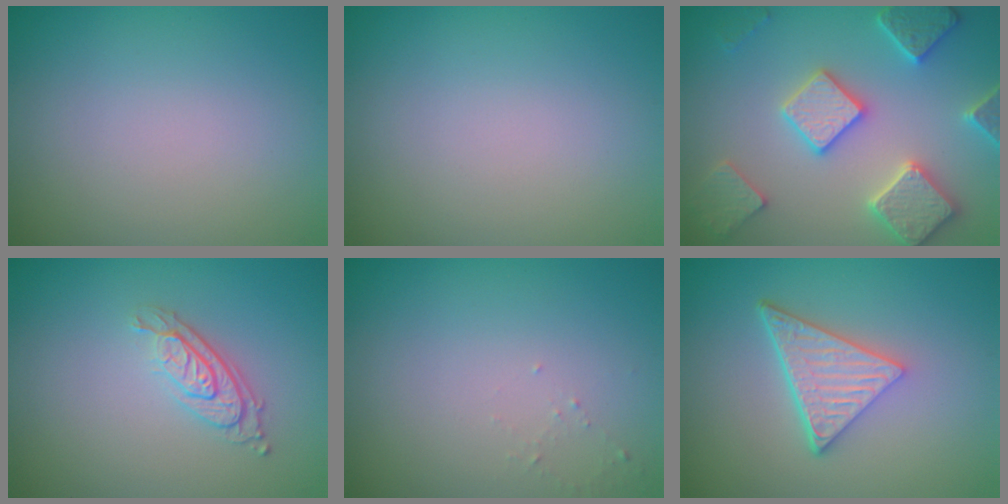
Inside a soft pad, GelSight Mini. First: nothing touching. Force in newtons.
{"total": 0.0}
{"total": 5.7, "press": 5.6, "slide": 1.3}
{"total": 3.0, "press": 2.2, "slide": 2.0}
{"total": 0.7, "press": 0.6, "slide": 0.2}
{"total": 4.8, "press": 3.3, "slide": 3.4}